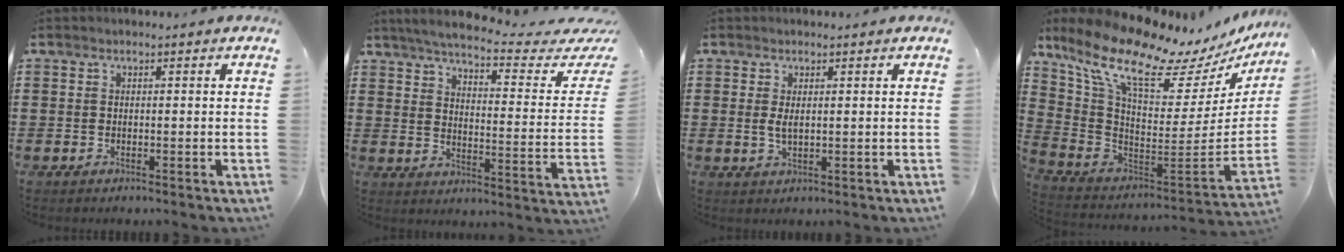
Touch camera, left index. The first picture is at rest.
{"total": 5.2, "force": [4.2, -0.6, 3.0], "torque": [-0.077, -0.035, 0.066]}
{"total": 2.0, "force": [0.4, 0.7, 1.8], "torque": [-0.044, -0.001, 0.004]}
{"total": 12.4, "force": [9.9, 2.4, 7.1], "torque": [-0.170, -0.079, 0.164]}